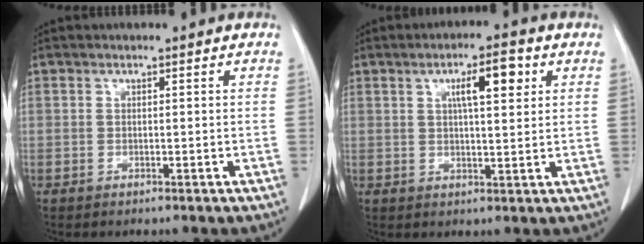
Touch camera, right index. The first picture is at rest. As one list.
[{"total": 6.4, "force": [2.5, 1.3, 5.8], "torque": [-0.095, 0.009, 0.038]}]